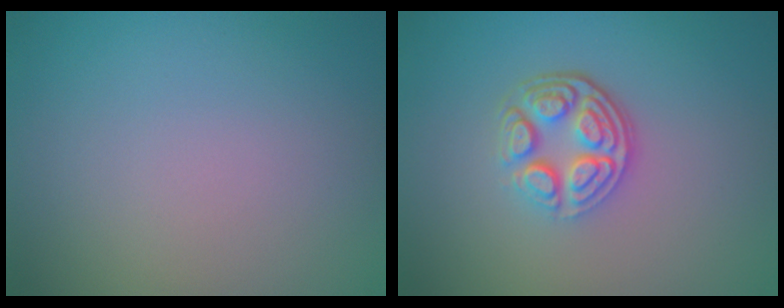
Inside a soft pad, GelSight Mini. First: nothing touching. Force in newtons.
{"total": 4.3, "press": 3.3, "slide": 2.7}